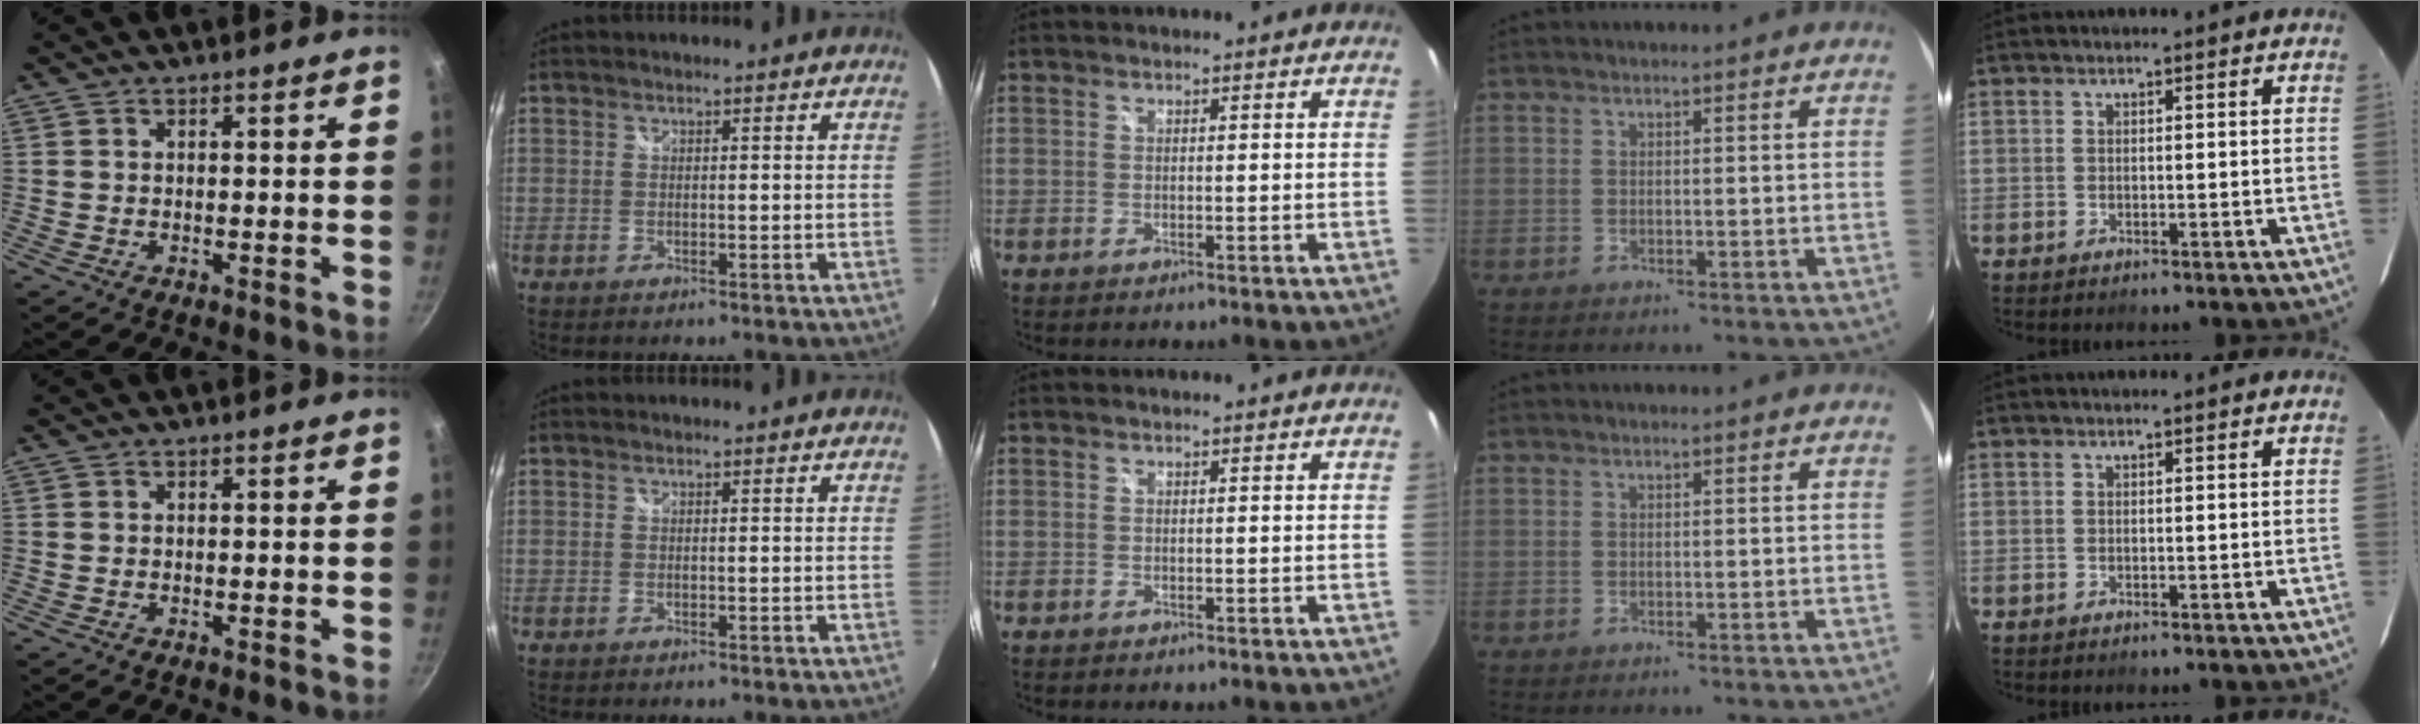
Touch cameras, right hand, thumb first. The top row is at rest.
{}